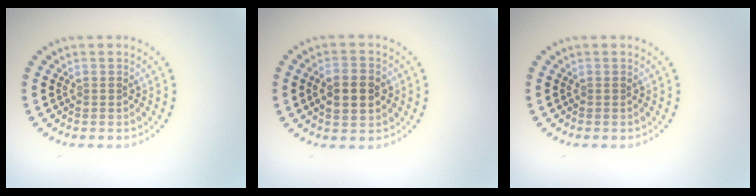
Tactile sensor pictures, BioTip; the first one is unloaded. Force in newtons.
{"total": 3.9, "press": 3.9, "slide": 0.1}
{"total": 0.0}